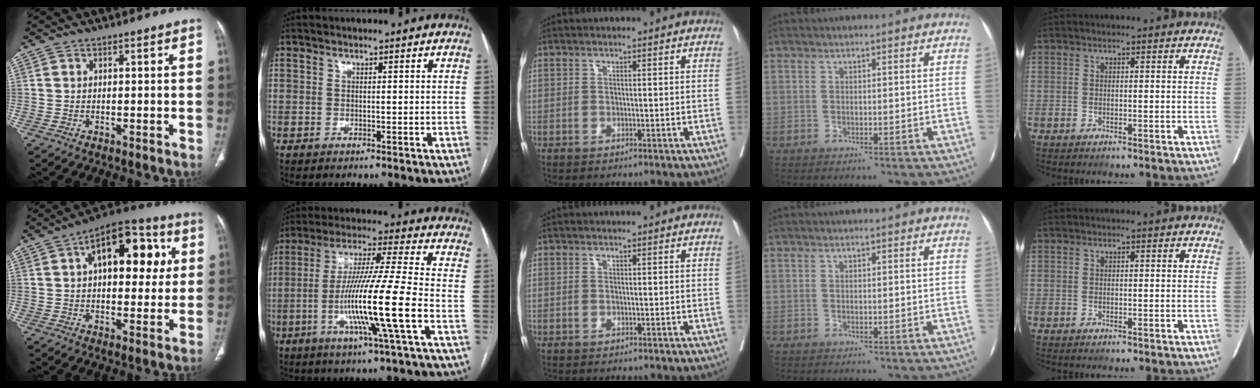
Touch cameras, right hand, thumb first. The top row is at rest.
{"thumb": {"total": 18.6, "force": [5.0, 10.0, 14.9], "torque": [-0.164, 0.018, 0.064]}, "index": {"total": 15.3, "force": [-4.4, -1.3, 14.6], "torque": [-0.278, -0.012, -0.087]}}